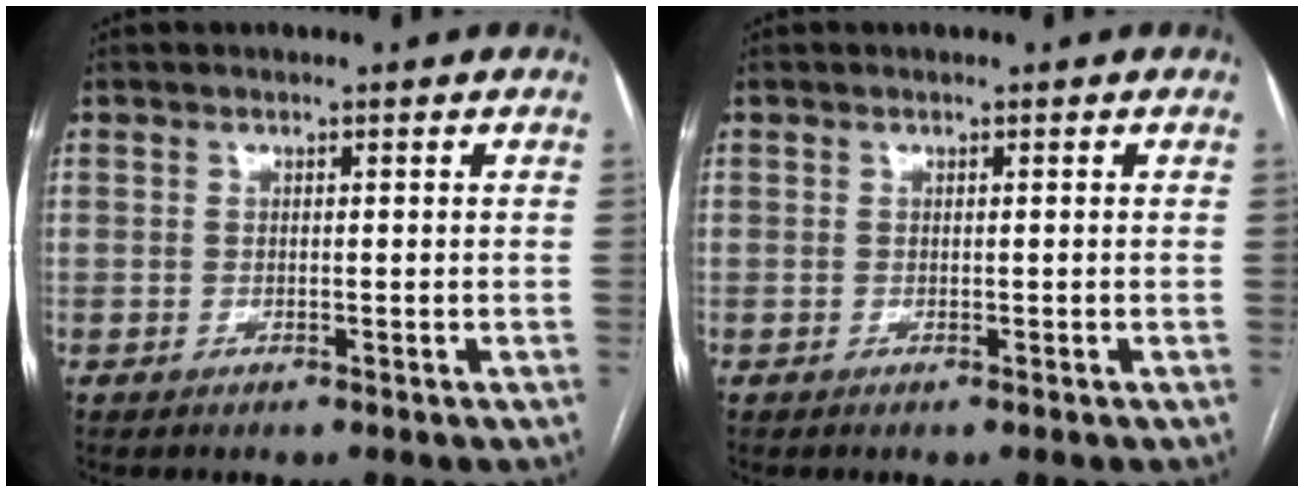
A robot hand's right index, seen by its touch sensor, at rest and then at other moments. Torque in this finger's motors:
{"motor_torque": [0.05, 0.07, -0.03, 0.01]}